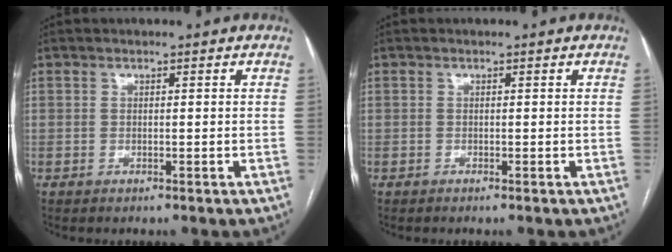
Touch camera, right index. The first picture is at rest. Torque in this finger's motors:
{"motor_torque": [-1.15, -0.61, -0.32, -0.12]}